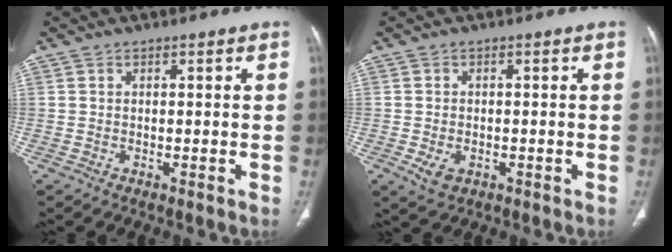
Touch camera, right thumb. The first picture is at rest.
{"total": 3.6, "force": [-1.2, 2.4, 2.4], "torque": [-0.043, 0.002, -0.012]}